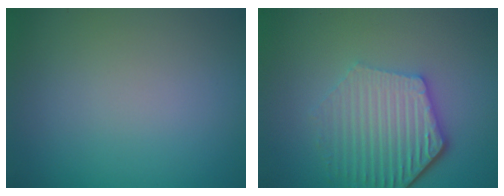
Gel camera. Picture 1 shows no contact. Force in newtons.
{"total": 5.9, "press": 4.4, "slide": 3.9}